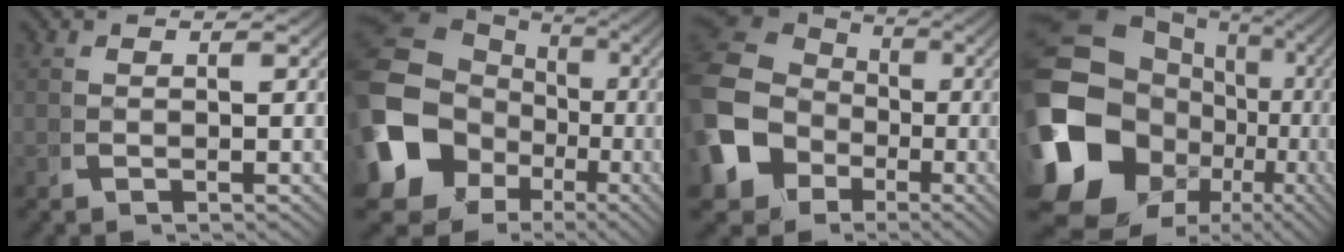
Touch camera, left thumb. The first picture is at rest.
{"total": 17.4, "force": [-2.1, 13.9, 10.3], "torque": [-0.237, -0.080, -0.001]}
{"total": 12.6, "force": [-1.1, 10.4, 7.1], "torque": [-0.173, -0.051, 0.004]}
{"total": 24.4, "force": [-2.1, 18.1, 16.2], "torque": [-0.337, -0.070, -0.018]}